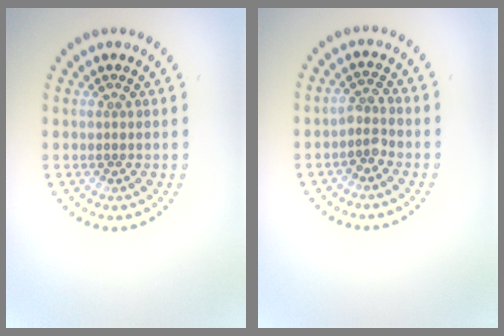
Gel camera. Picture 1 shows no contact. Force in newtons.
{"total": 1.7, "press": 1.2, "slide": 1.2}